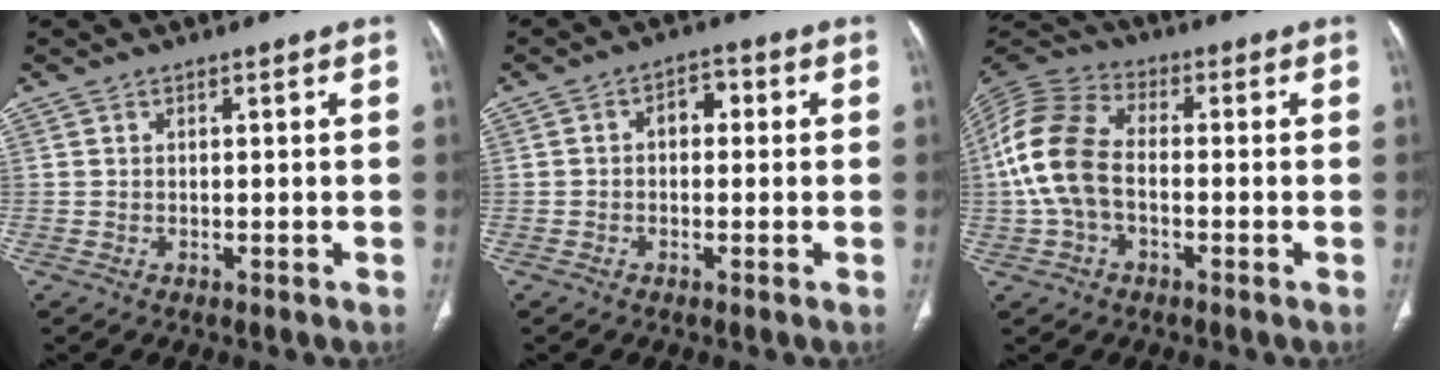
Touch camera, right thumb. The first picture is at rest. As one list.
[{"total": 3.7, "force": [0.2, 2.5, 2.7], "torque": [-0.025, 0.016, -0.006]}, {"total": 12.9, "force": [-1.3, 8.3, 9.8], "torque": [-0.212, 0.033, -0.032]}]